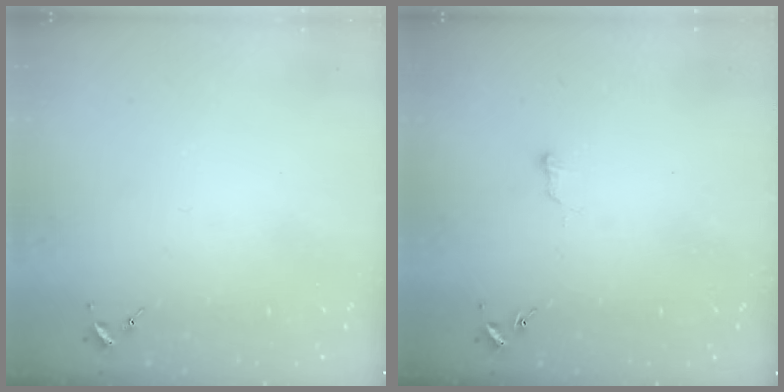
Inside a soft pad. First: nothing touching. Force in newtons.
{"total": 3.3, "press": 3.3, "slide": 0.2}